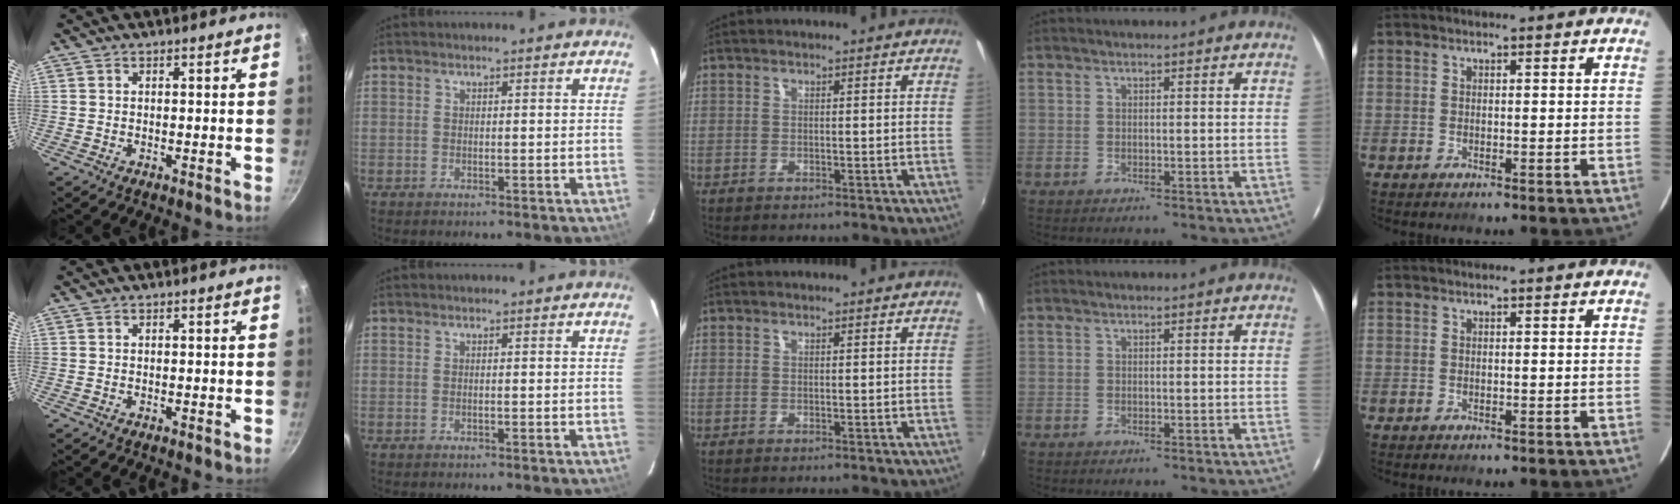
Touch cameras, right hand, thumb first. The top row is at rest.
{}